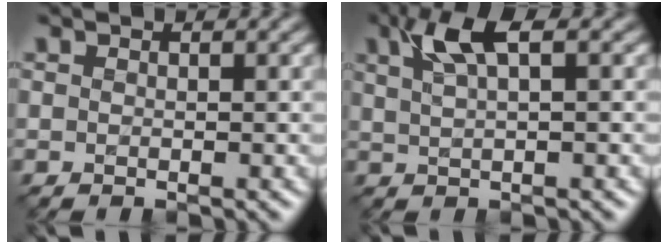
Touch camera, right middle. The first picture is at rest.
{"total": 4.0, "force": [2.0, 1.2, 3.2], "torque": [-0.066, 0.007, 0.038]}